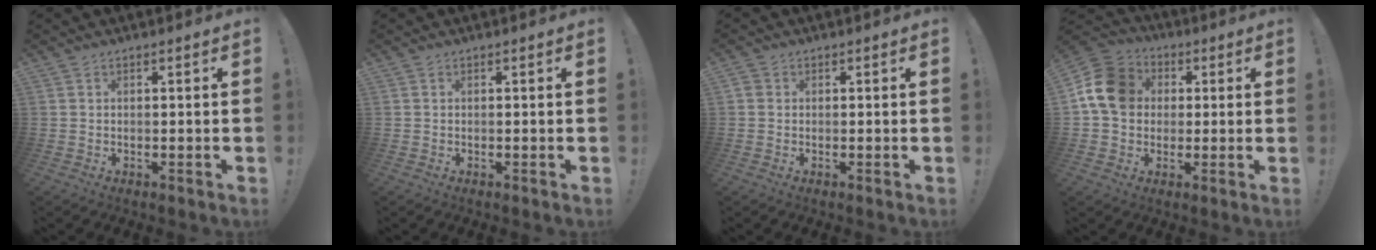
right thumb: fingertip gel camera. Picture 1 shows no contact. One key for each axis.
{"total": 0.0}
{"total": 1.5, "fx": 0.3, "fy": 1.4, "fz": 0.5, "tx": -0.011, "ty": 0.005, "tz": 0.006}
{"total": 14.1, "fx": 2.5, "fy": 11.7, "fz": 7.5, "tx": -0.123, "ty": 0.011, "tz": 0.055}